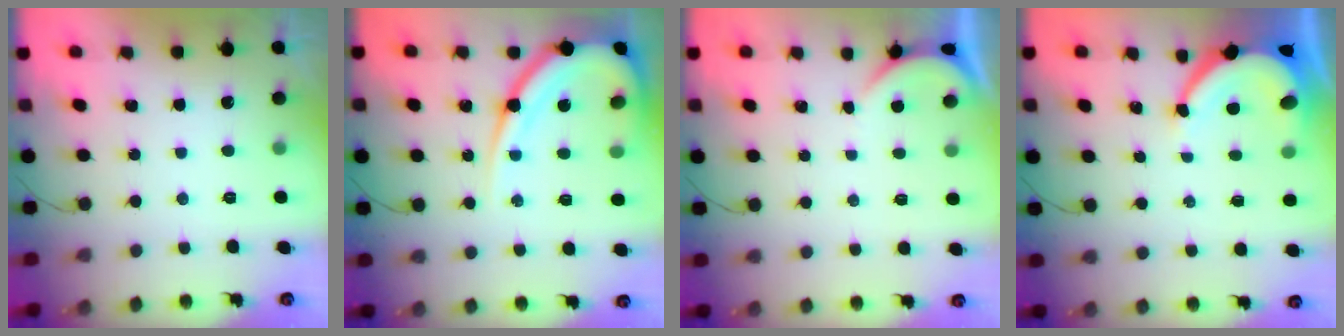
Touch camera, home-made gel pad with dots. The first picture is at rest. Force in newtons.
{"total": 15.9, "press": 15.8, "slide": 1.6}
{"total": 1.6, "press": 1.6, "slide": 0.2}
{"total": 6.9, "press": 6.8, "slide": 1.1}